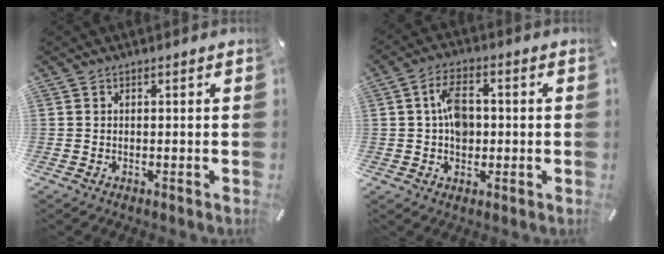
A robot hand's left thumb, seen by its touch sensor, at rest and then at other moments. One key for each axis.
{"total": 7.3, "fx": 0.3, "fy": 4.8, "fz": 5.4, "tx": -0.092, "ty": 0.006, "tz": 0.004}